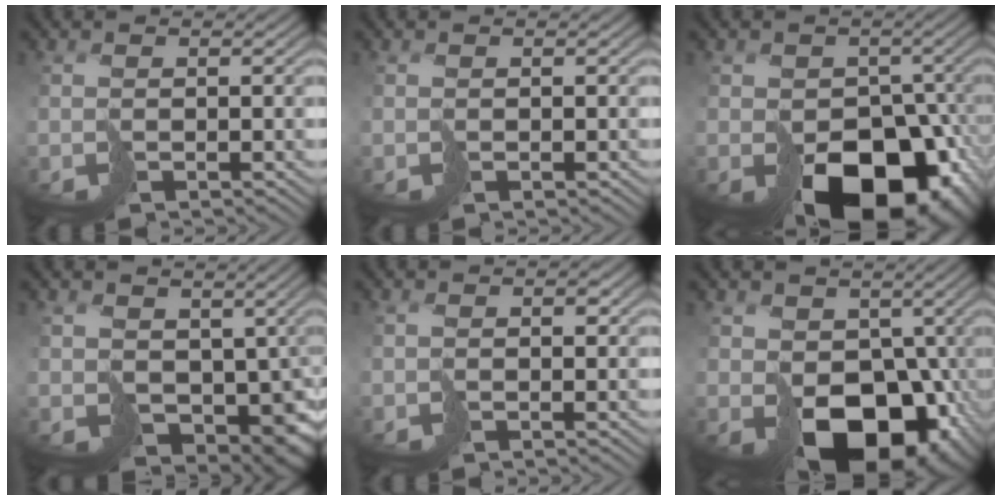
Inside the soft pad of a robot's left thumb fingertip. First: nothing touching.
{"total": 0.7, "force": [0.4, 0.6, 0.3], "torque": [-0.009, 0.001, 0.007]}
{"total": 17.5, "force": [-6.9, 11.8, 11.0], "torque": [-0.171, -0.037, -0.089]}
{"total": 11.7, "force": [-0.5, 8.1, 8.3], "torque": [-0.140, -0.045, 0.006]}
{"total": 1.1, "force": [0.2, 0.8, 0.7], "torque": [-0.012, 0.000, 0.000]}
{"total": 16.7, "force": [-3.3, 11.5, 11.6], "torque": [-0.172, -0.045, -0.035]}